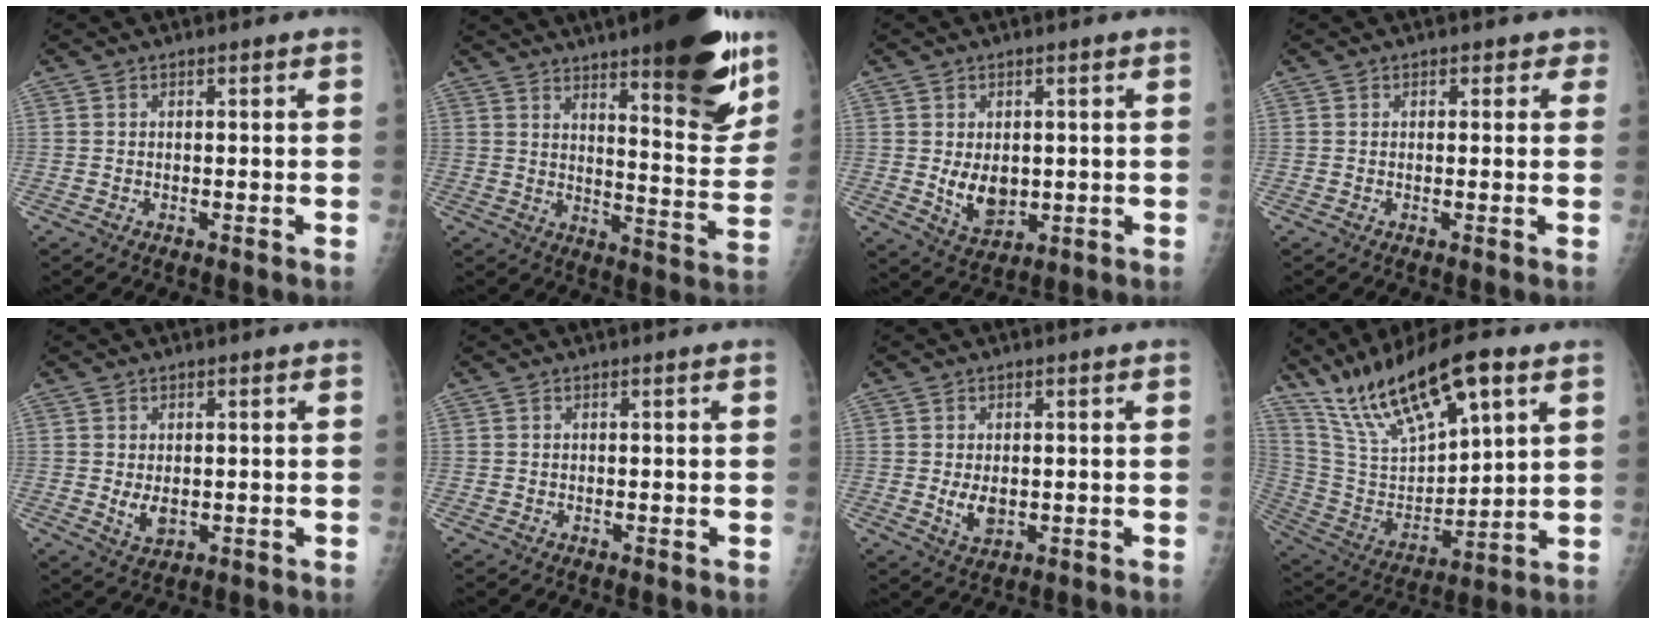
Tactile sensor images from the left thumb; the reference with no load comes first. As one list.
[{"total": 21.3, "force": [13.6, 4.8, 15.7], "torque": [-0.184, -0.074, 0.195]}, {"total": 7.0, "force": [0.0, 5.0, 5.0], "torque": [-0.061, -0.014, 0.017]}, {"total": 2.1, "force": [1.0, 1.7, 0.6], "torque": [0.027, 0.000, 0.002]}, {"total": 3.6, "force": [-0.1, 2.5, 2.7], "torque": [-0.039, -0.008, 0.007]}, {"total": 0.0}, {"total": 4.1, "force": [-0.3, 2.8, 3.1], "torque": [-0.046, -0.007, 0.004]}, {"total": 20.2, "force": [13.0, 6.5, 14.0], "torque": [-0.230, -0.039, 0.256]}]